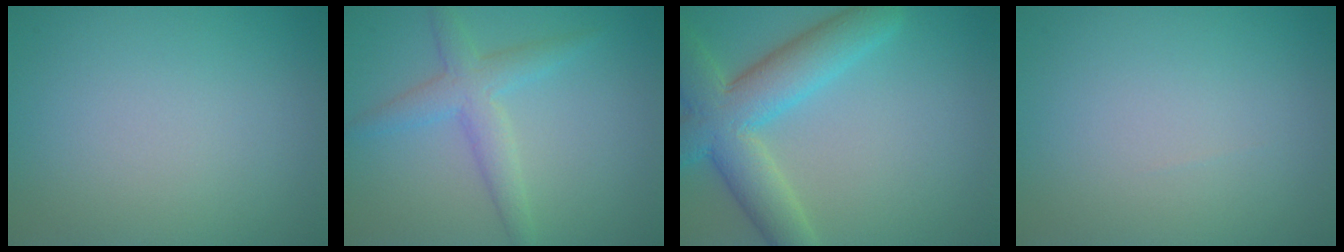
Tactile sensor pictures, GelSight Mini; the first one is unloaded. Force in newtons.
{"total": 3.2, "press": 3.2, "slide": 0.1}
{"total": 7.5, "press": 7.4, "slide": 0.7}
{"total": 0.0}